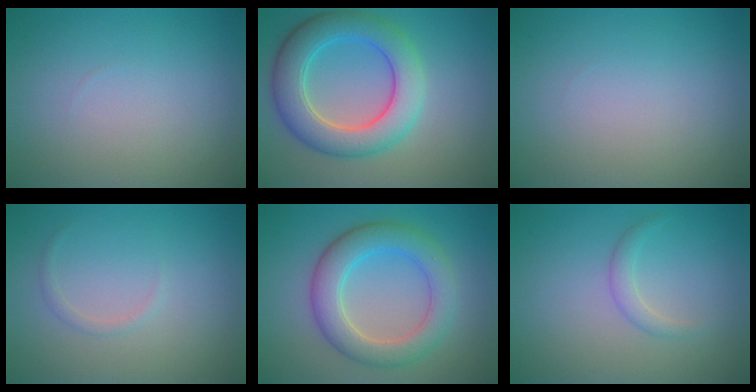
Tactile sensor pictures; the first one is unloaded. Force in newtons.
{"total": 7.0, "press": 7.0, "slide": 0.3}
{"total": 0.0}
{"total": 0.7, "press": 0.7, "slide": 0.0}
{"total": 5.4, "press": 5.4, "slide": 0.2}
{"total": 1.3, "press": 1.3, "slide": 0.1}